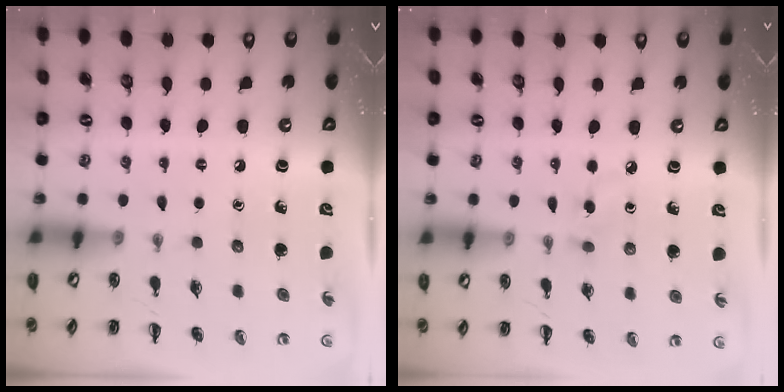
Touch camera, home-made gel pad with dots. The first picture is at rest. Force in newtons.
{"total": 3.4, "press": 3.1, "slide": 1.4}